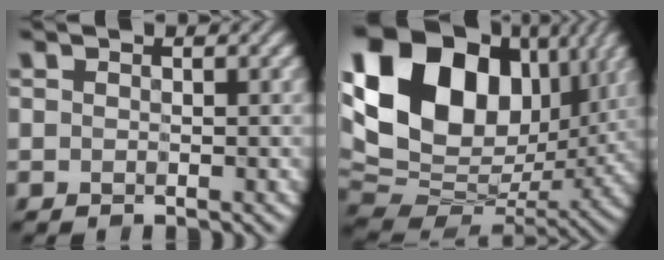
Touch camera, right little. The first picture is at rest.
{"total": 18.9, "force": [6.2, 12.9, 12.5], "torque": [-0.263, 0.043, 0.107]}